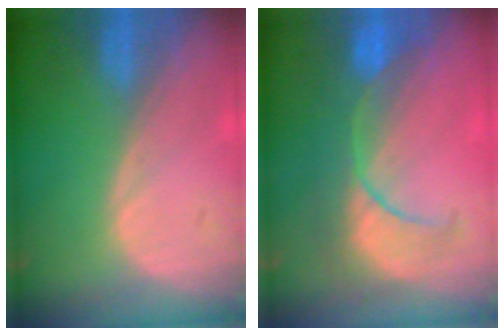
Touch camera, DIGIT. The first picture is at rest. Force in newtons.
{"total": 8.7, "press": 8.5, "slide": 2.1}